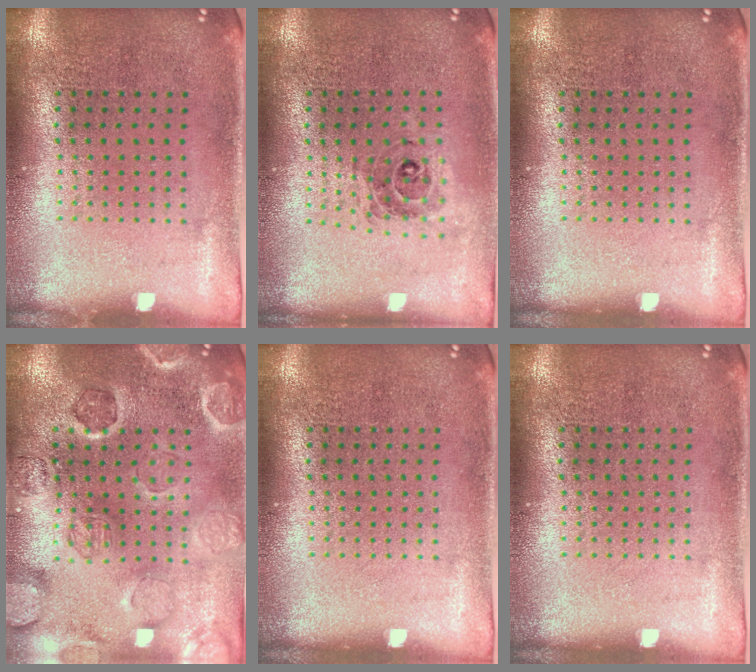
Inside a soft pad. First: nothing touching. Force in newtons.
{"total": 0.7, "press": 0.7, "slide": 0.2}
{"total": 0.0}
{"total": 1.7, "press": 1.7, "slide": 0.2}
{"total": 0.0}
{"total": 0.0}